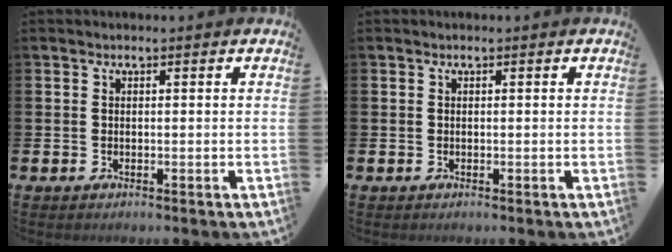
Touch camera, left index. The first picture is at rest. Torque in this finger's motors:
{"motor_torque": [-0.08, 0.01, -0.01, 0.00]}